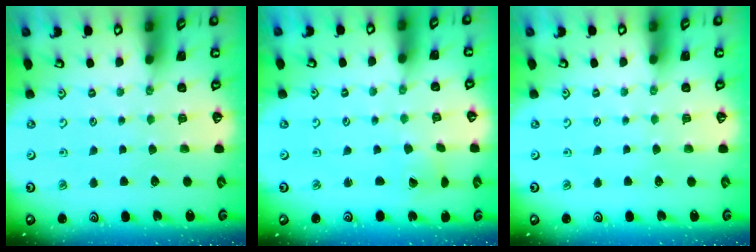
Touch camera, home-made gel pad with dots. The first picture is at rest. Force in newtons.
{"total": 1.6, "press": 1.6, "slide": 0.1}
{"total": 0.0}